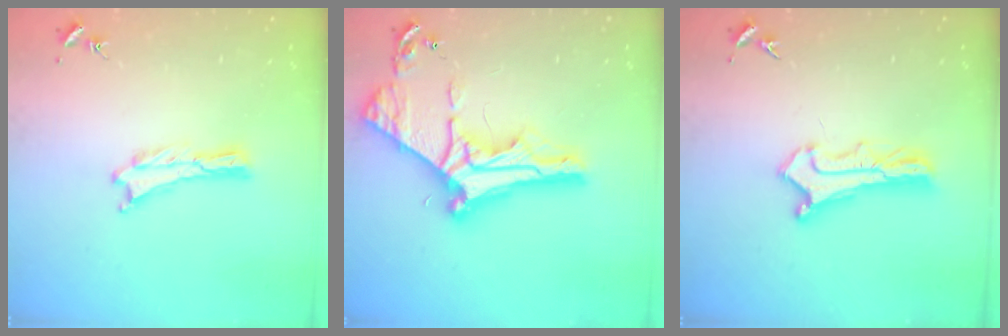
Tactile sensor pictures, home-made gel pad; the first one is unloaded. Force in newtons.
{"total": 11.8, "press": 11.7, "slide": 1.2}
{"total": 2.9, "press": 2.9, "slide": 0.3}